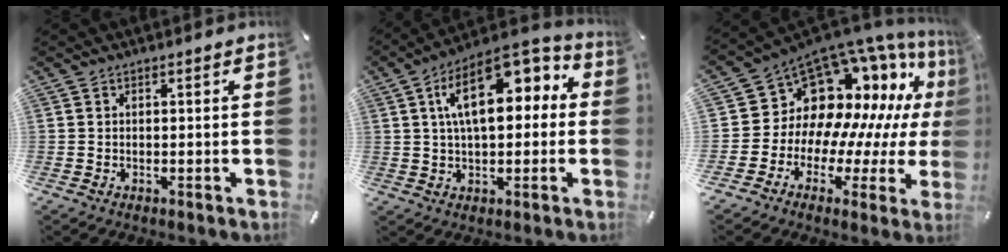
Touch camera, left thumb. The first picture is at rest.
{"total": 16.2, "force": [5.1, 8.6, 12.7], "torque": [-0.201, -0.014, 0.086]}
{"total": 15.8, "force": [8.9, 11.2, 6.8], "torque": [-0.092, -0.109, 0.169]}